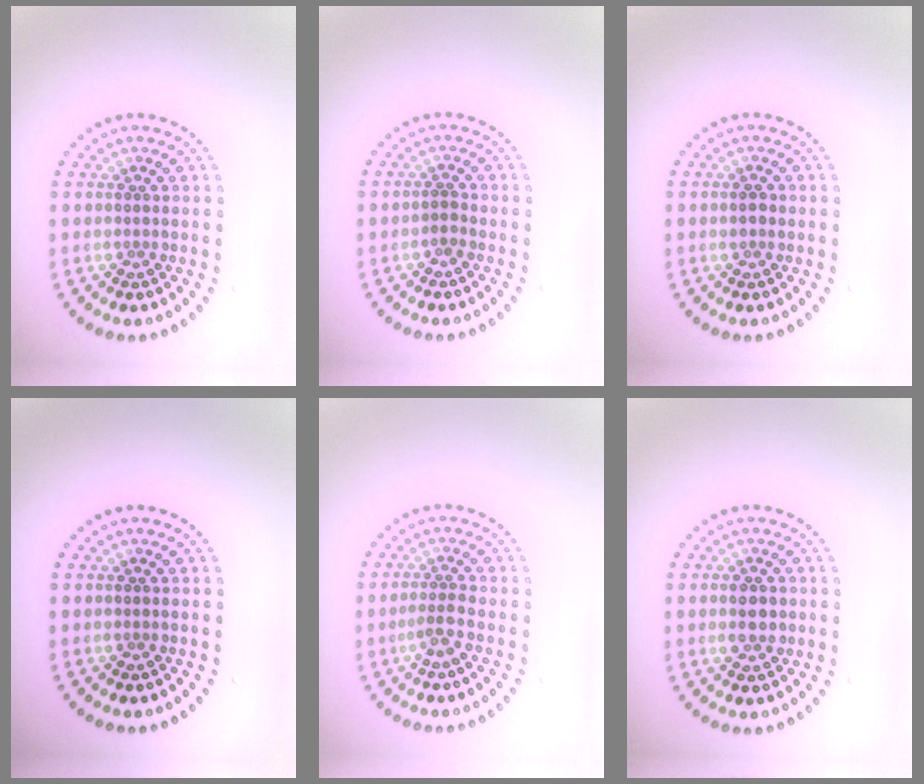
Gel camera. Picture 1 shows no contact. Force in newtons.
{"total": 0.7, "press": 0.4, "slide": 0.6}
{"total": 1.0, "press": 1.0, "slide": 0.3}
{"total": 0.0}
{"total": 1.8, "press": 1.3, "slide": 1.2}
{"total": 2.5, "press": 2.5, "slide": 0.1}